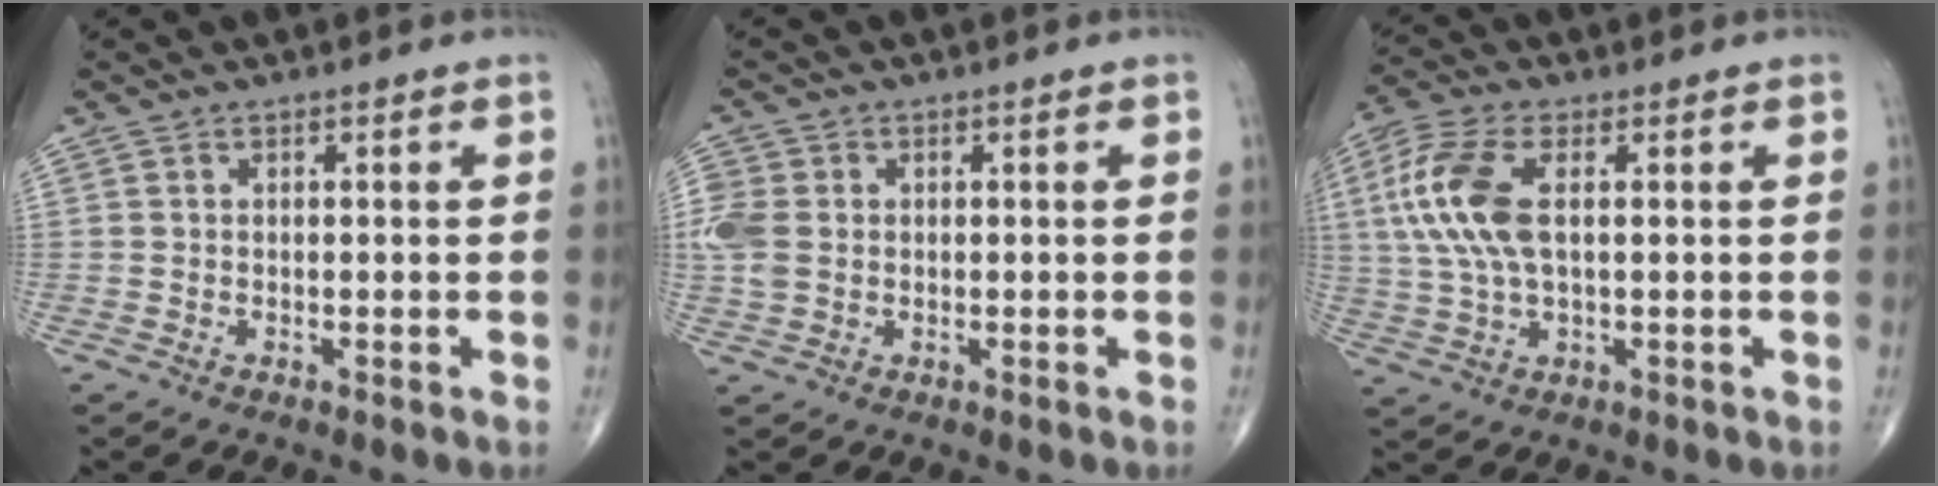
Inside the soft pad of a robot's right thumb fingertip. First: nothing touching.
{"total": 5.3, "force": [0.2, 4.2, 3.3], "torque": [-0.089, 0.006, 0.003]}
{"total": 11.9, "force": [2.2, 5.5, 10.3], "torque": [-0.249, 0.008, 0.045]}